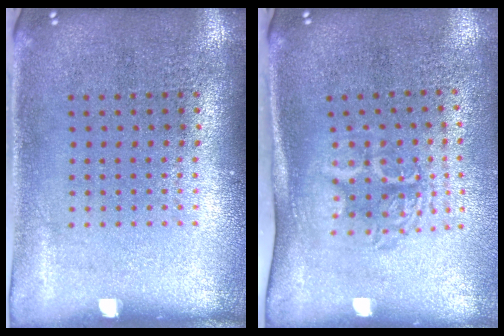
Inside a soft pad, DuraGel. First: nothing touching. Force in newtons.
{"total": 1.7, "press": 1.3, "slide": 1.1}